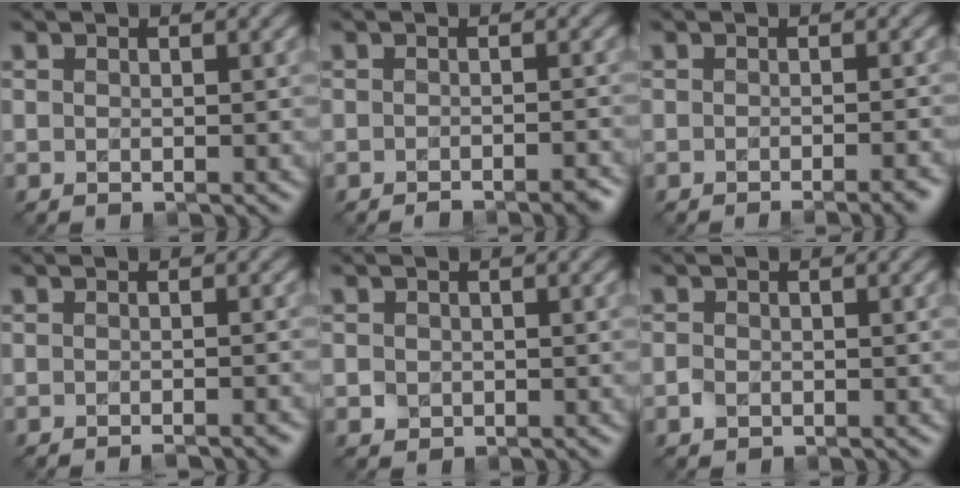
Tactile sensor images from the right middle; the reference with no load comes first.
{"total": 2.5, "force": [-2.1, 0.5, 1.3], "torque": [-0.008, 0.002, -0.031]}
{"total": 3.4, "force": [-2.1, 0.8, 2.5], "torque": [-0.020, 0.006, -0.027]}
{"total": 1.7, "force": [-1.4, 0.3, 1.0], "torque": [-0.001, 0.002, -0.020]}
{"total": 0.9, "force": [-0.1, 0.9, 0.2], "torque": [0.000, -0.005, -0.005]}
{"total": 0.9, "force": [-0.4, 0.7, 0.4], "torque": [-0.008, -0.003, -0.009]}